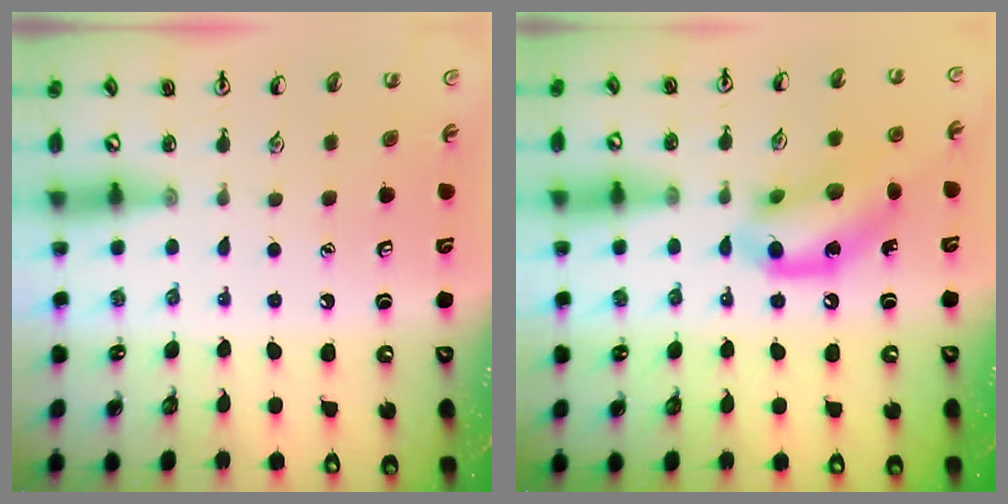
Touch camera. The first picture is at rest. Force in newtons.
{"total": 13.2, "press": 12.9, "slide": 2.8}